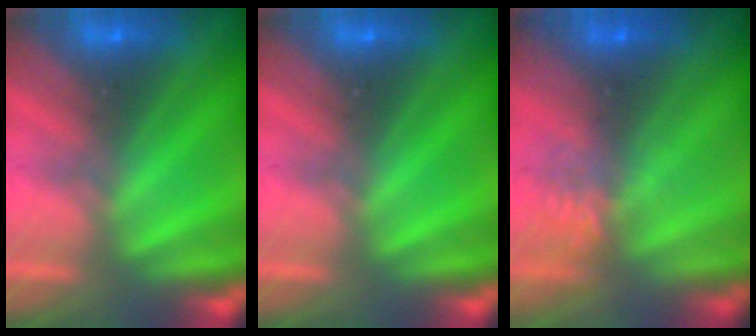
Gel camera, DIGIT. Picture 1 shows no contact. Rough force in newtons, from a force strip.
{"total": 0.0}
{"total": 4.0}